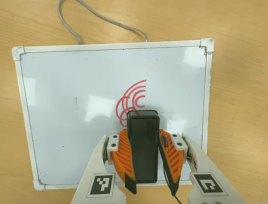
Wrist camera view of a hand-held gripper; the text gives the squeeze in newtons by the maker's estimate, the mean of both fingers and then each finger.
{"total": 8.3, "left": 6.8, "right": 9.7}